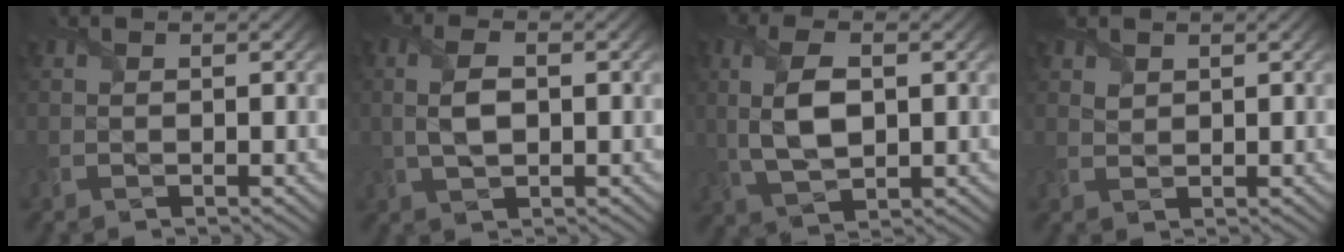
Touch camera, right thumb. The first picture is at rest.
{"total": 4.2, "force": [0.1, 2.1, 3.6], "torque": [-0.086, 0.002, 0.000]}
{"total": 7.2, "force": [0.7, 3.6, 6.2], "torque": [-0.145, 0.004, 0.013]}
{"total": 1.1, "force": [0.9, 0.6, 0.3], "torque": [-0.013, -0.001, 0.021]}